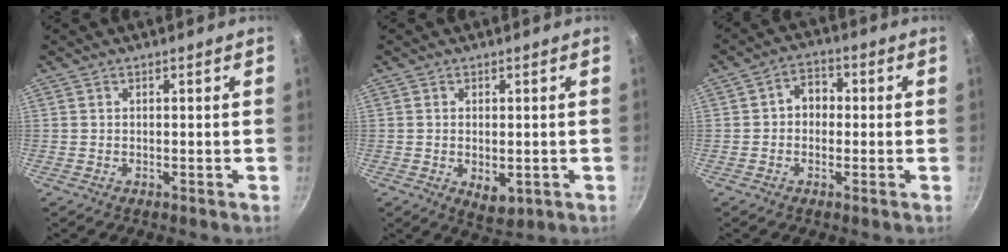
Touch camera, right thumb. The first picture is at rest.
{"total": 4.8, "force": [-0.9, 2.7, 3.8], "torque": [-0.054, -0.013, -0.007]}
{"total": 5.0, "force": [0.0, 4.1, 2.9], "torque": [-0.013, 0.014, -0.010]}